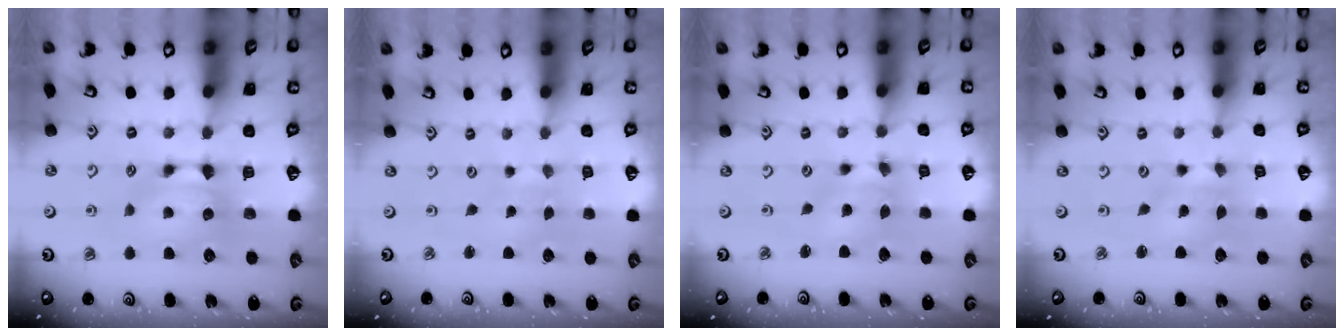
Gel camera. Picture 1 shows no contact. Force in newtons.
{"total": 4.7, "press": 4.6, "slide": 0.2}
{"total": 1.8, "press": 1.3, "slide": 1.2}
{"total": 2.5, "press": 2.3, "slide": 0.9}